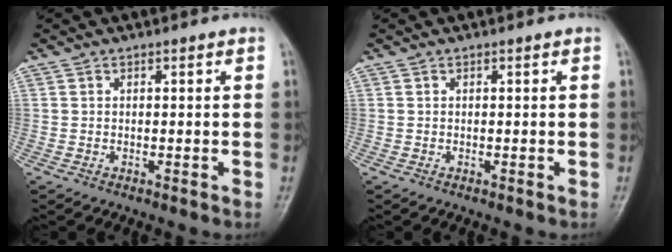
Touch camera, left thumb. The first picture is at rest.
{"total": 0.0}